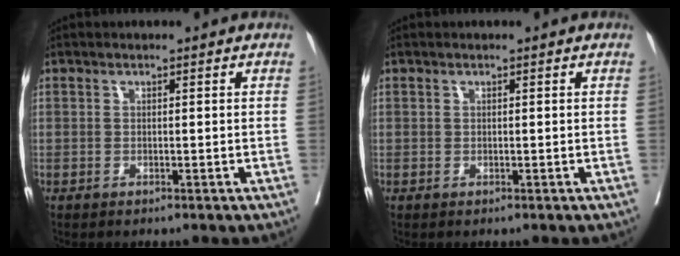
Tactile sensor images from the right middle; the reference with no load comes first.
{"total": 0.0}